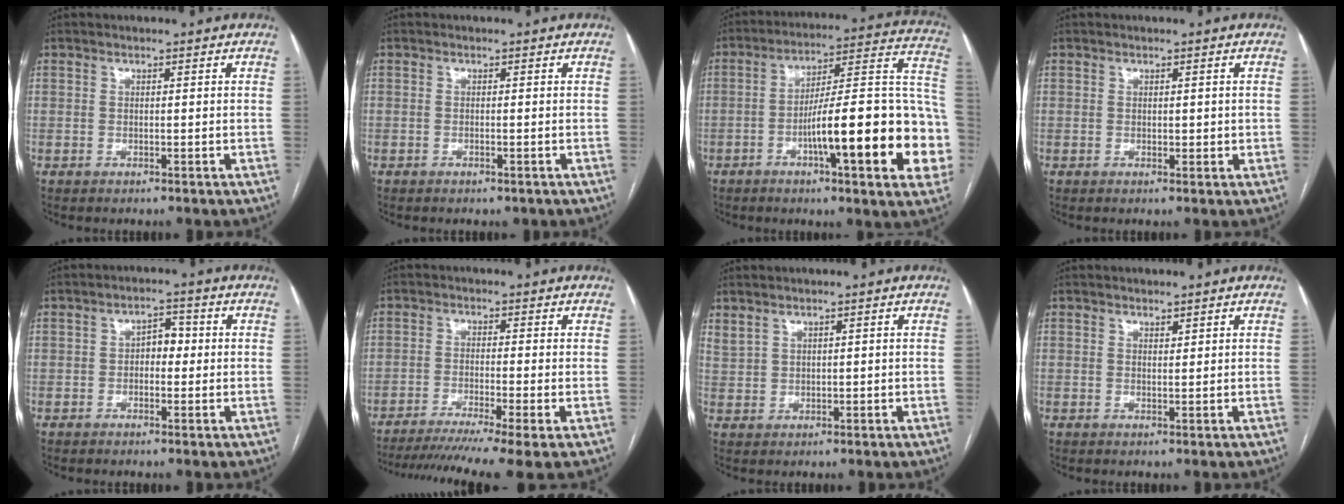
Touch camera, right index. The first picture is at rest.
{"total": 0.8, "force": [-0.6, 0.3, 0.5], "torque": [-0.012, -0.001, -0.004]}
{"total": 23.3, "force": [-6.6, 3.1, 22.2], "torque": [-0.237, 0.025, -0.092]}
{"total": 1.4, "force": [0.1, 1.0, 1.0], "torque": [-0.010, 0.000, 0.002]}
{"total": 3.2, "force": [-0.1, 1.9, 2.5], "torque": [-0.034, 0.016, -0.005]}
{"total": 12.1, "force": [-9.1, -0.9, 7.9], "torque": [-0.125, -0.027, -0.143]}
{"total": 2.2, "force": [1.8, 1.0, 0.7], "torque": [-0.021, 0.010, 0.047]}
{"total": 0.8, "force": [0.7, 0.2, 0.3], "torque": [-0.008, -0.003, 0.013]}